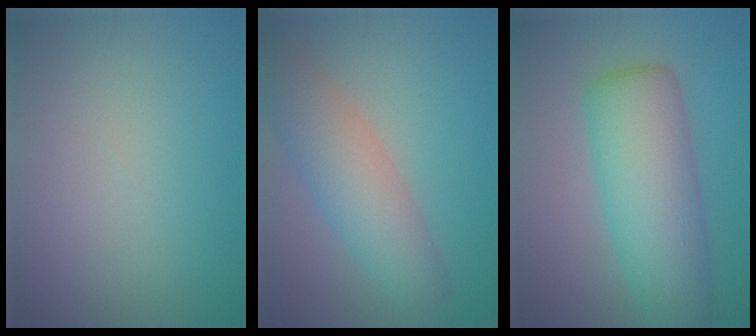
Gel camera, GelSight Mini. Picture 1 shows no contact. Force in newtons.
{"total": 5.8, "press": 5.8, "slide": 0.2}
{"total": 8.4, "press": 8.3, "slide": 0.3}